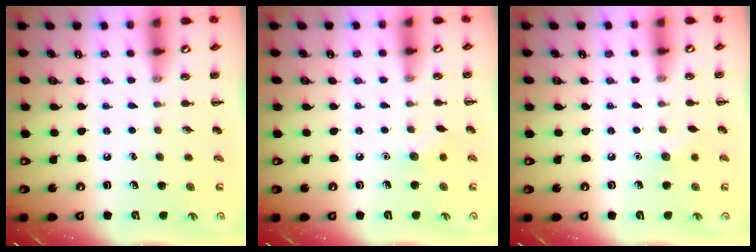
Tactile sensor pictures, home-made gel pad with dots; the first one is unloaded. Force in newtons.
{"total": 5.4, "press": 5.2, "slide": 1.4}
{"total": 5.5, "press": 5.4, "slide": 1.2}